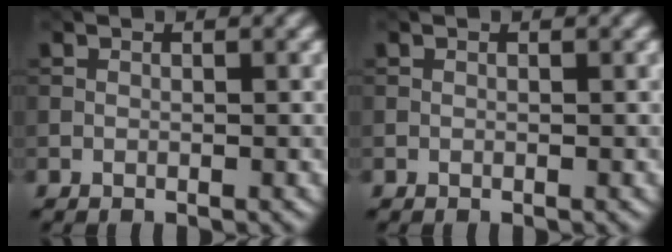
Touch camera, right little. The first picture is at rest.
{"total": 0.0}